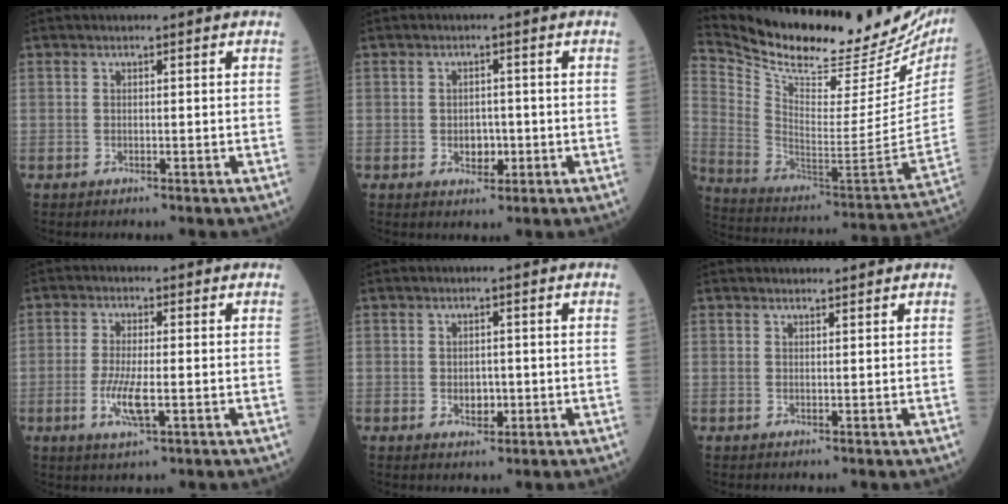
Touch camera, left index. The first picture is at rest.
{"total": 2.7, "force": [-0.7, 1.9, 1.7], "torque": [-0.023, 0.004, -0.007]}
{"total": 28.7, "force": [25.8, 6.0, 11.0], "torque": [-0.199, -0.076, 0.366]}
{"total": 5.0, "force": [-1.4, 0.9, 4.7], "torque": [-0.103, -0.009, -0.025]}
{"total": 2.2, "force": [-0.4, 1.6, 1.4], "torque": [-0.023, 0.002, -0.004]}
{"total": 2.1, "force": [2.1, 0.2, 0.2], "torque": [-0.006, 0.010, 0.028]}